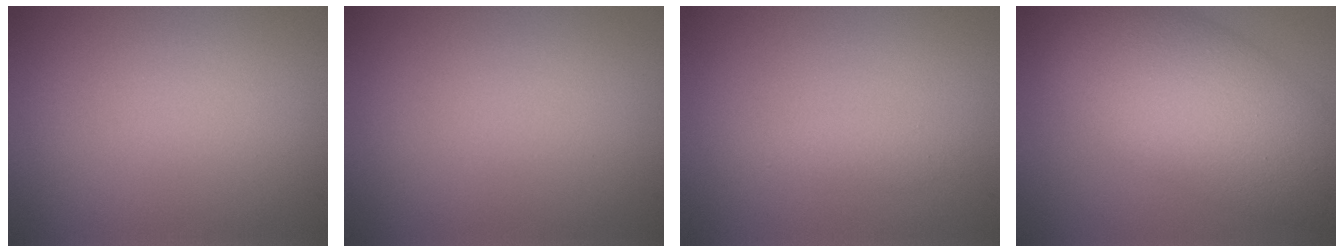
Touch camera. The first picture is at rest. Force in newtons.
{"total": 0.0}
{"total": 0.9, "press": 0.9, "slide": 0.0}
{"total": 10.3, "press": 10.2, "slide": 0.5}